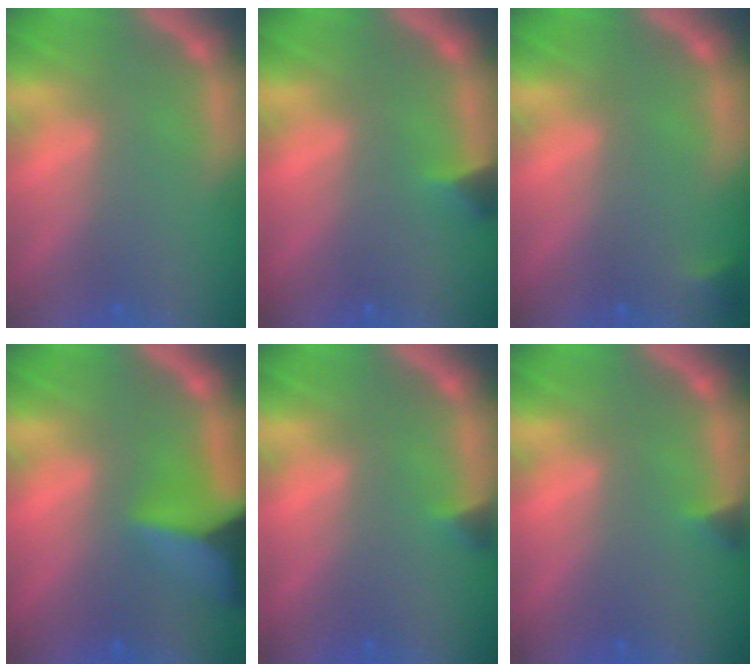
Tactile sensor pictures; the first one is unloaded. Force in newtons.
{"total": 1.4}
{"total": 0.9}
{"total": 9.4}
{"total": 0.9}
{"total": 0.9}